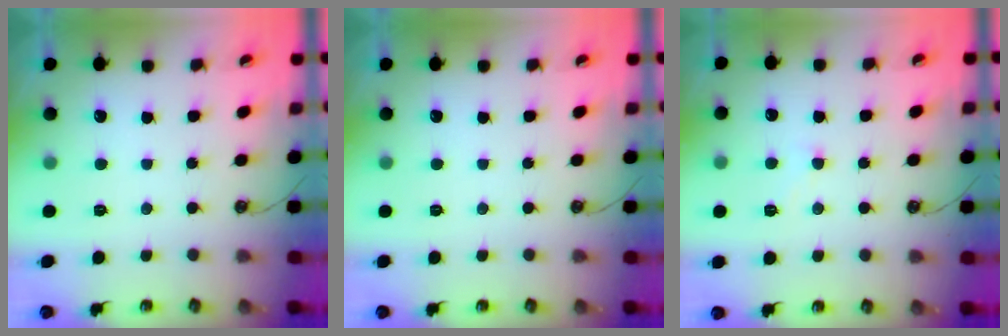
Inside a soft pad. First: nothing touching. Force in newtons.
{"total": 0.0}
{"total": 1.6, "press": 1.5, "slide": 0.5}